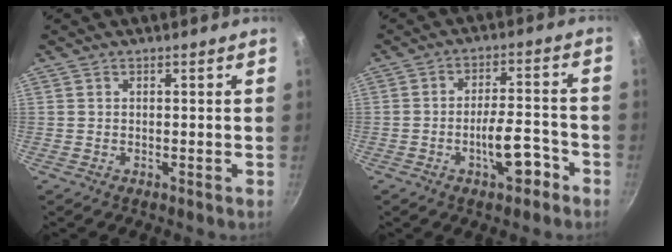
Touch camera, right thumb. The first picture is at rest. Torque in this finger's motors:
{"motor_torque": [3.18, 1.83, 1.67, -1.10, 0.64]}